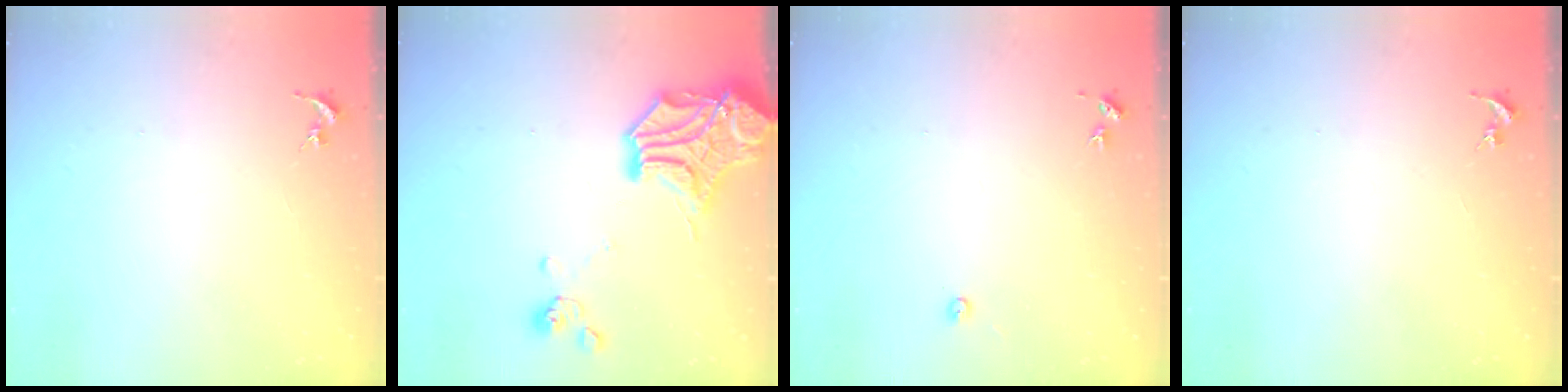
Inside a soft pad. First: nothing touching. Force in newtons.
{"total": 19.9, "press": 19.8, "slide": 2.6}
{"total": 3.0, "press": 3.0, "slide": 0.4}
{"total": 0.0}